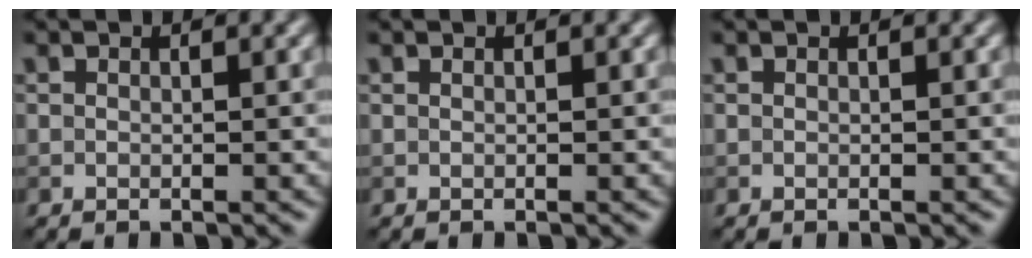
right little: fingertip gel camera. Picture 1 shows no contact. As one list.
[{"total": 0.0}, {"total": 0.0}]